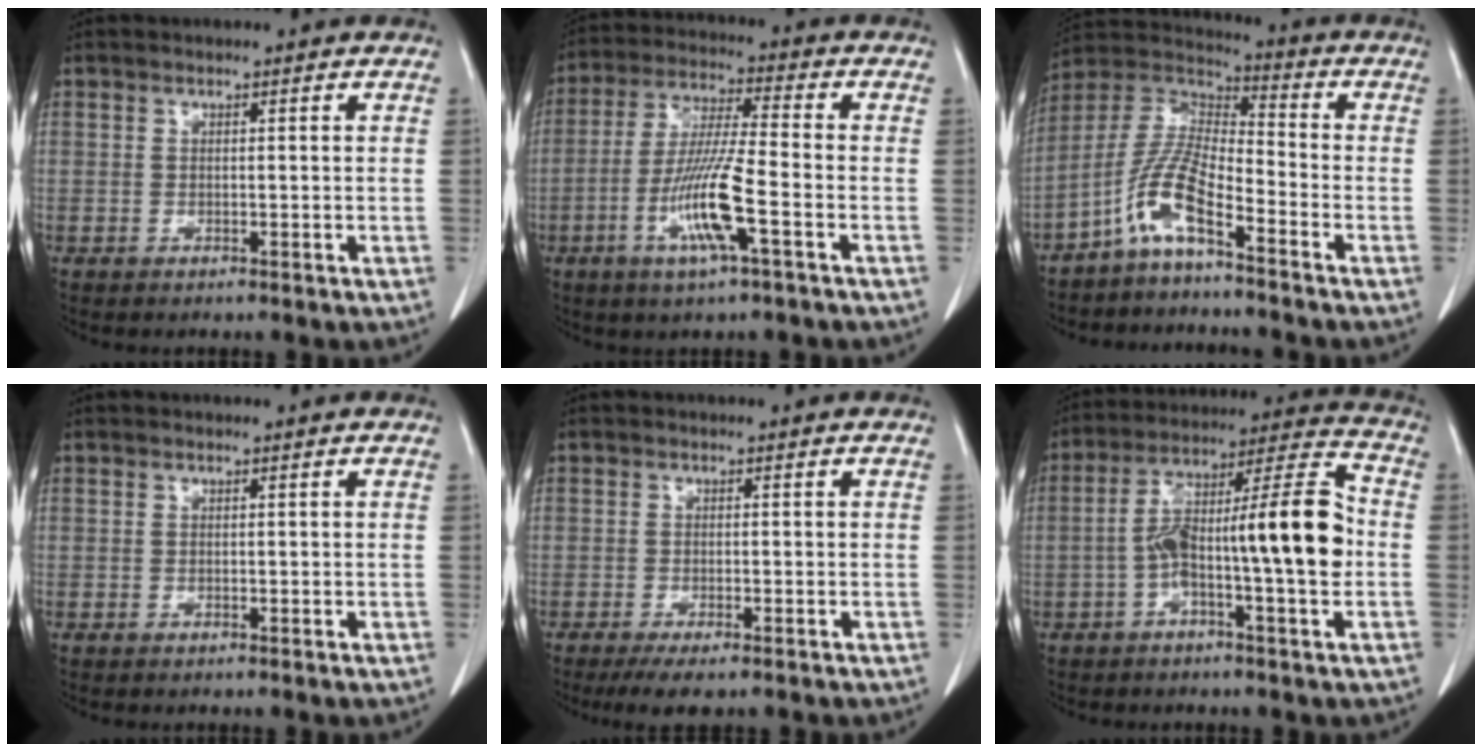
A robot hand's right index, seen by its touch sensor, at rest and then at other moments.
{"total": 11.2, "force": [-4.0, 0.3, 10.5], "torque": [-0.211, -0.010, -0.079]}
{"total": 8.9, "force": [-5.5, 1.4, 6.9], "torque": [-0.161, 0.011, -0.115]}
{"total": 0.0}
{"total": 4.0, "force": [-2.9, 1.1, 2.6], "torque": [-0.039, -0.007, -0.042]}
{"total": 16.2, "force": [-2.2, 1.7, 16.0], "torque": [-0.263, 0.032, -0.038]}